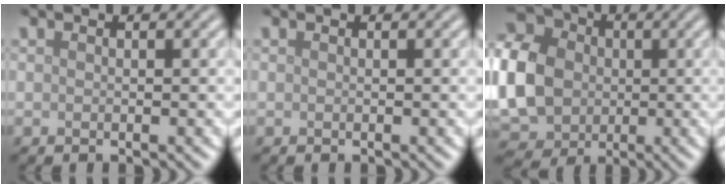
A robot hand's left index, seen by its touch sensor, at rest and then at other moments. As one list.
[{"total": 0.0}, {"total": 12.2, "force": [-0.2, 10.2, 6.8], "torque": [-0.177, -0.005, -0.021]}]